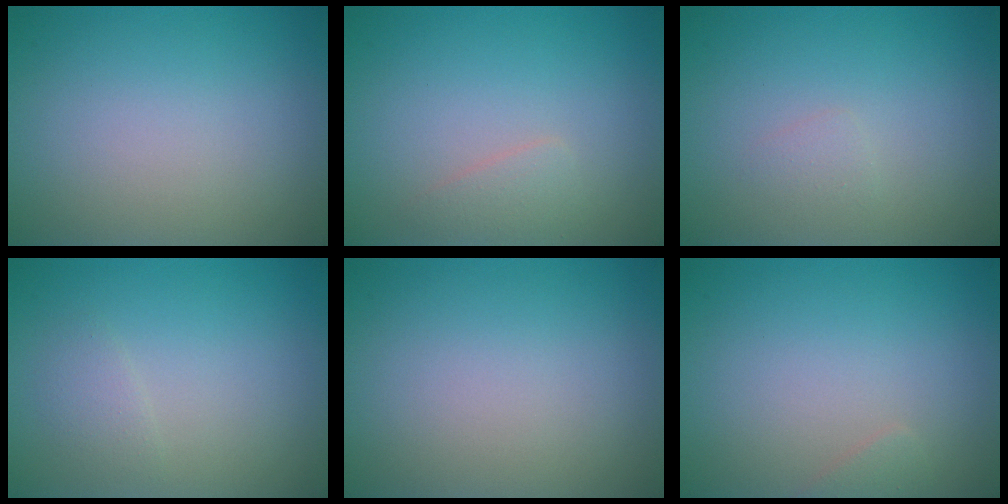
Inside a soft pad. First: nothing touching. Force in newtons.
{"total": 1.3, "press": 1.3, "slide": 0.1}
{"total": 0.7, "press": 0.7, "slide": 0.0}
{"total": 1.2, "press": 1.2, "slide": 0.0}
{"total": 0.0}
{"total": 0.8, "press": 0.8, "slide": 0.0}